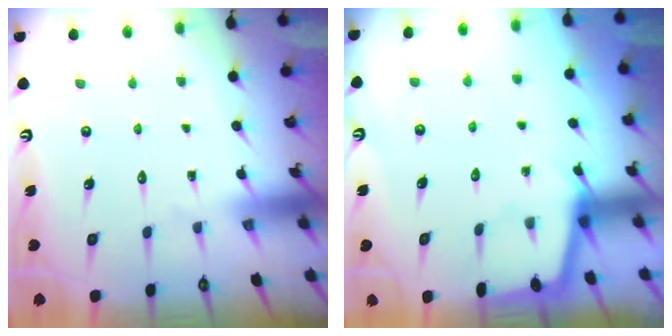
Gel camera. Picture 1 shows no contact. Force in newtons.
{"total": 1.8, "press": 1.8, "slide": 0.3}